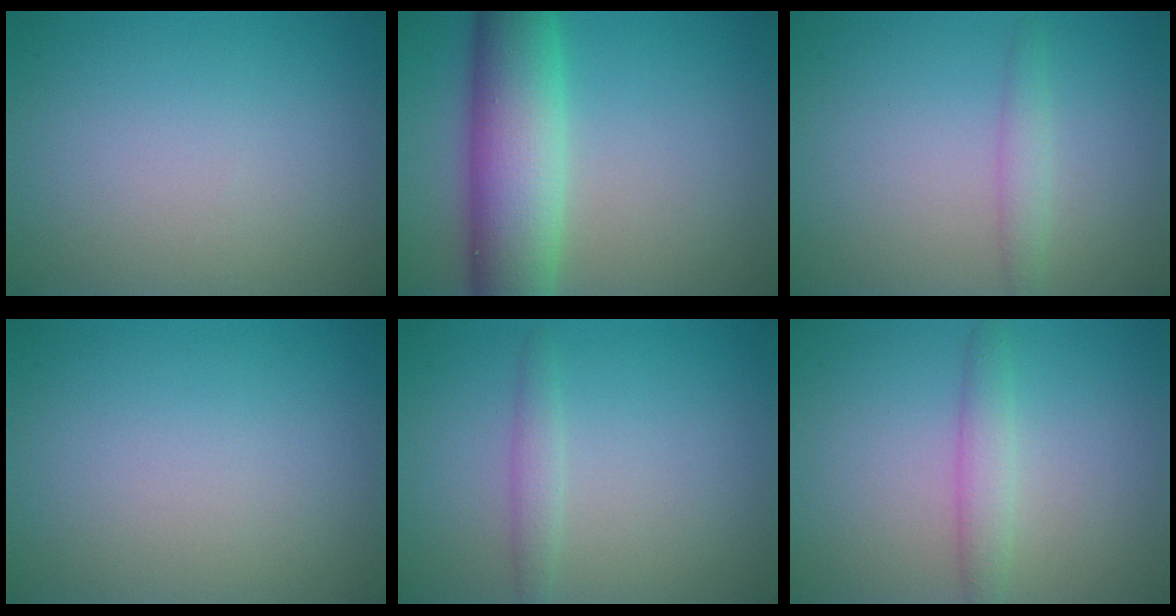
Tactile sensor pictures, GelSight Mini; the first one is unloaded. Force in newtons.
{"total": 9.2, "press": 9.2, "slide": 0.3}
{"total": 1.5, "press": 1.5, "slide": 0.2}
{"total": 0.0}
{"total": 1.4, "press": 1.4, "slide": 0.1}
{"total": 2.1, "press": 2.1, "slide": 0.1}